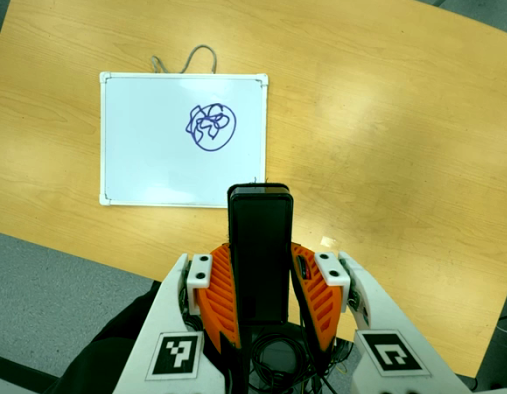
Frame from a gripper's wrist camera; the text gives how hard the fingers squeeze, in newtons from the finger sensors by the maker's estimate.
{"total": 4.5, "left": 3.1, "right": 5.8}